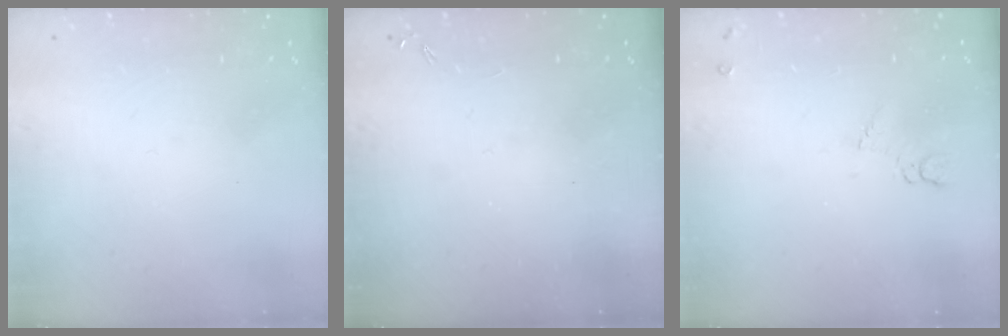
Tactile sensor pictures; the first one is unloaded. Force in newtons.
{"total": 0.0}
{"total": 6.1, "press": 6.0, "slide": 0.9}